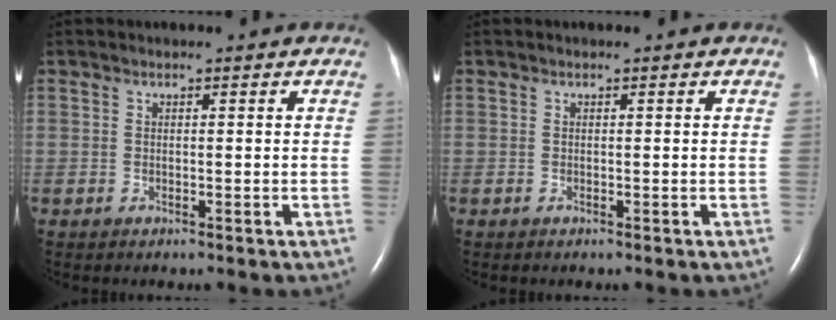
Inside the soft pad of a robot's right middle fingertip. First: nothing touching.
{"total": 0.0}